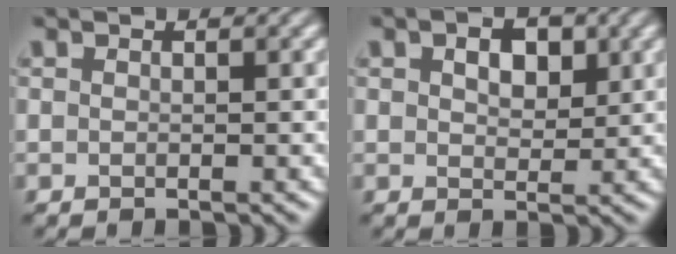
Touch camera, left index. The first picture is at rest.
{"total": 3.3, "force": [1.2, 2.0, 2.2], "torque": [-0.038, 0.003, 0.019]}